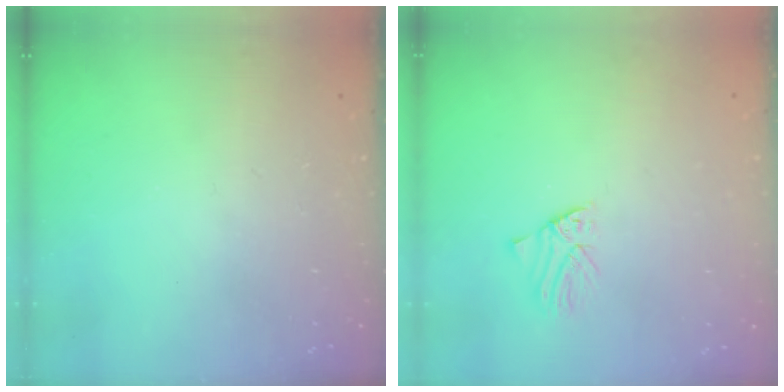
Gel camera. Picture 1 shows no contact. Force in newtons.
{"total": 0.8, "press": 0.8, "slide": 0.1}